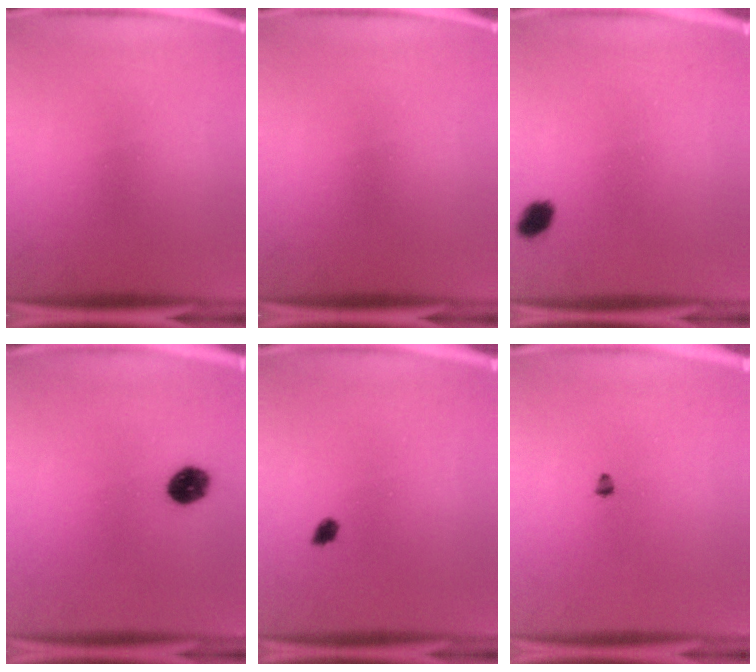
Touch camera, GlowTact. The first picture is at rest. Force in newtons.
{"total": 0.0}
{"total": 2.8}
{"total": 6.0}
{"total": 1.5}
{"total": 1.1}